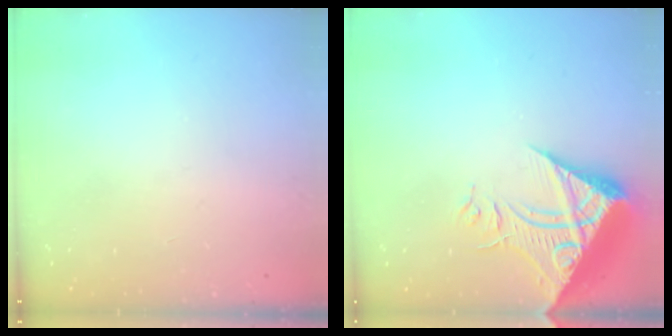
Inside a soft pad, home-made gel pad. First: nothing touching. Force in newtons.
{"total": 19.4, "press": 19.3, "slide": 2.1}